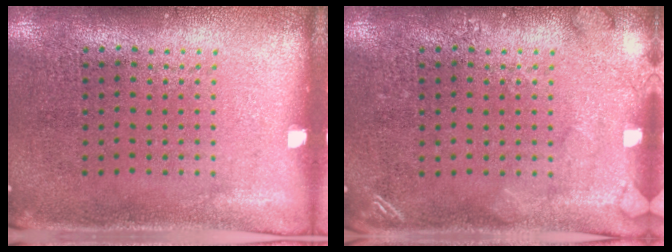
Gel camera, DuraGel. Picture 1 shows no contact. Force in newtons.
{"total": 1.8, "press": 1.8, "slide": 0.3}